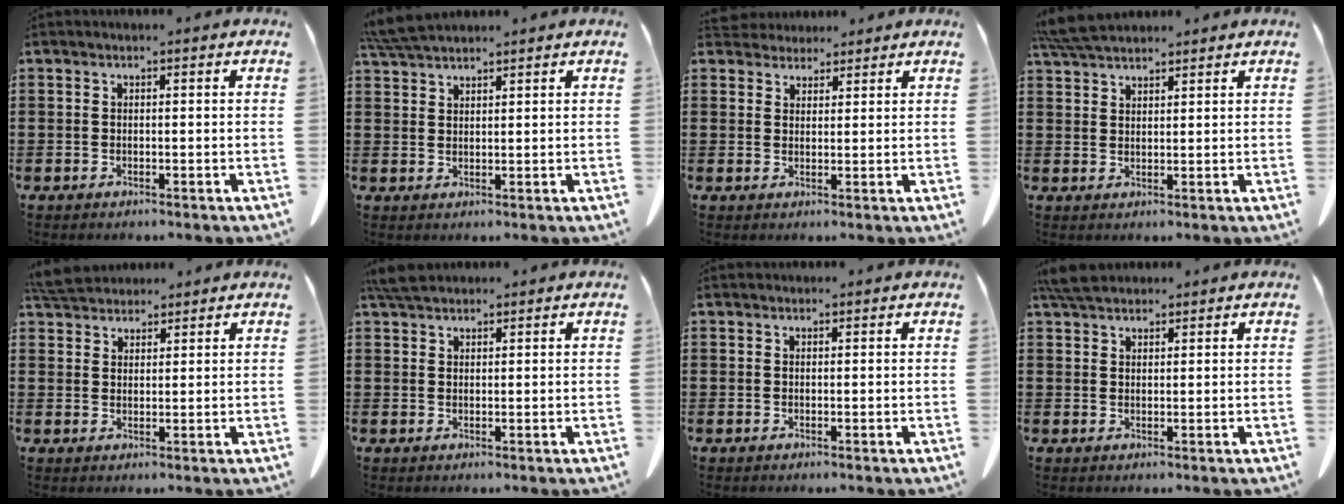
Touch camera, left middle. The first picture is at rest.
{"total": 4.4, "force": [4.0, 0.6, 1.8], "torque": [-0.048, -0.007, 0.077]}
{"total": 2.9, "force": [2.7, 1.0, 0.0], "torque": [-0.008, -0.004, 0.054]}
{"total": 5.2, "force": [4.7, 1.0, 2.0], "torque": [-0.054, -0.008, 0.091]}
{"total": 4.8, "force": [4.5, 1.2, 1.0], "torque": [-0.035, -0.007, 0.087]}
{"total": 3.6, "force": [3.1, 1.1, 1.4], "torque": [-0.037, 0.001, 0.060]}
{"total": 0.7, "force": [0.7, 0.3, 0.0], "torque": [-0.002, 0.000, 0.014]}
{"total": 4.1, "force": [3.5, 1.3, 1.6], "torque": [-0.041, -0.001, 0.069]}